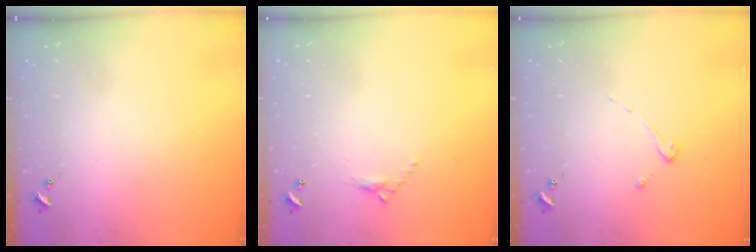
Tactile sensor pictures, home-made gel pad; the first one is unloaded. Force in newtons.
{"total": 4.6, "press": 4.6, "slide": 0.3}
{"total": 2.7, "press": 2.7, "slide": 0.3}